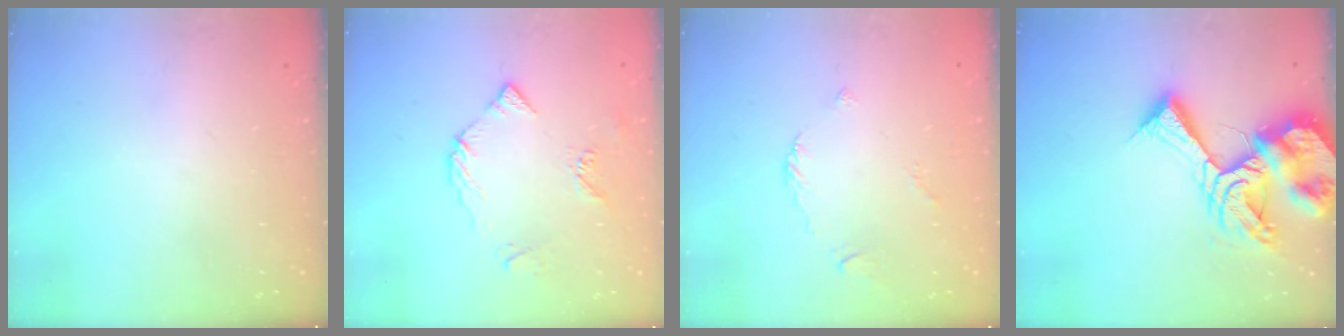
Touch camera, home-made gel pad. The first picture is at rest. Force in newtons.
{"total": 6.9, "press": 6.8, "slide": 0.7}
{"total": 2.6, "press": 2.6, "slide": 0.6}
{"total": 18.4, "press": 18.3, "slide": 2.0}